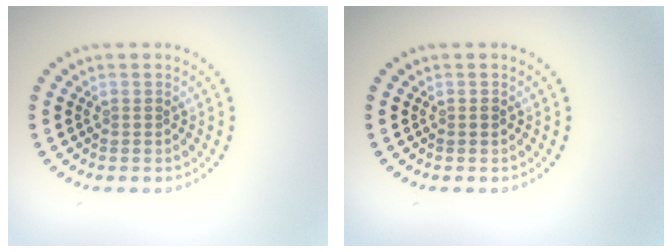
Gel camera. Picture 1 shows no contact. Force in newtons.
{"total": 0.7, "press": 0.7, "slide": 0.2}